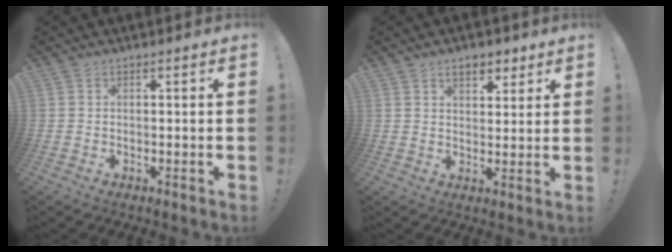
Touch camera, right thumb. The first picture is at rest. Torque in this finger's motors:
{"motor_torque": [0.16, 1.54, 0.01, -0.01, 0.00]}